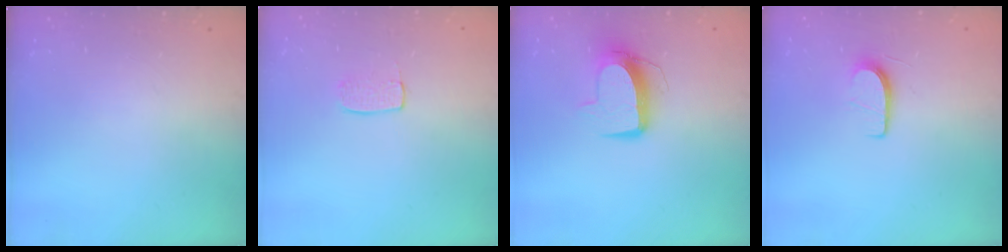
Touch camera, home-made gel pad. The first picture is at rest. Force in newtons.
{"total": 5.0, "press": 5.0, "slide": 0.3}
{"total": 10.9, "press": 10.9, "slide": 0.7}
{"total": 5.6, "press": 5.6, "slide": 0.7}